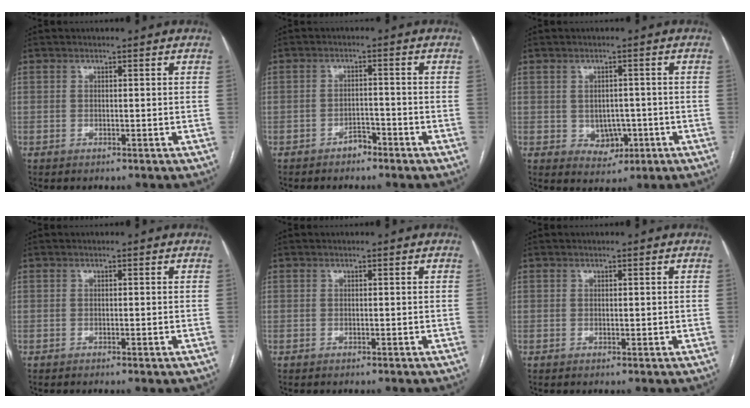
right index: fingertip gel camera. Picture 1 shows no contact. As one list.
[{"total": 2.4, "force": [-1.9, 1.1, 1.0], "torque": [-0.015, 0.005, -0.029]}, {"total": 4.1, "force": [-0.8, 3.2, 2.5], "torque": [-0.027, 0.003, -0.001]}, {"total": 0.5, "force": [-0.3, 0.0, 0.4], "torque": [-0.009, -0.001, -0.002]}, {"total": 0.0}, {"total": 0.7, "force": [0.2, 0.4, 0.5], "torque": [-0.009, -0.002, 0.006]}]